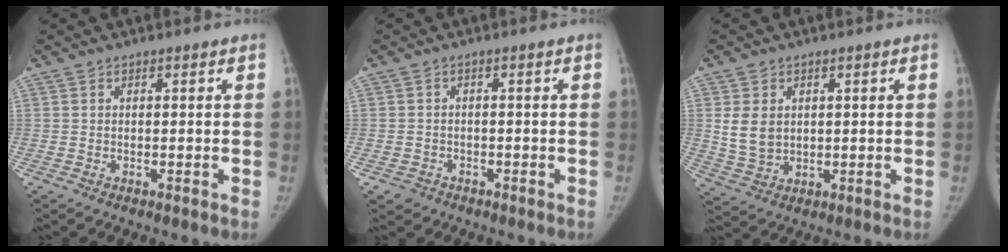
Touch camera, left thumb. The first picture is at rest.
{"total": 2.3, "force": [-1.4, 1.8, 0.2], "torque": [-0.005, 0.008, -0.021]}
{"total": 6.9, "force": [1.7, 5.3, 4.1], "torque": [-0.060, -0.012, 0.048]}